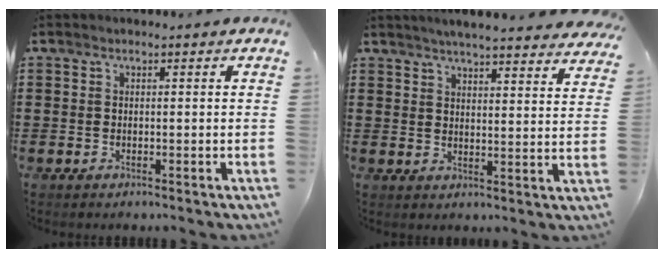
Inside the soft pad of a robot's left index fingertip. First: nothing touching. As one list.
[{"total": 4.5, "force": [4.4, -0.3, 1.0], "torque": [-0.038, -0.023, 0.077]}]